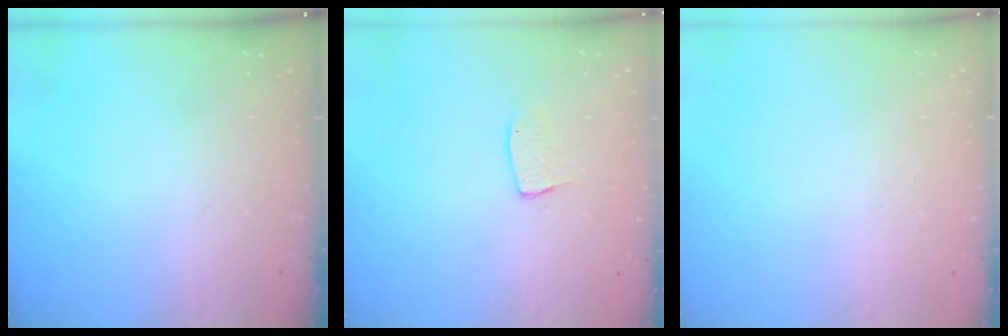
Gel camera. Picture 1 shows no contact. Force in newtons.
{"total": 5.9, "press": 5.9, "slide": 0.3}
{"total": 0.0}